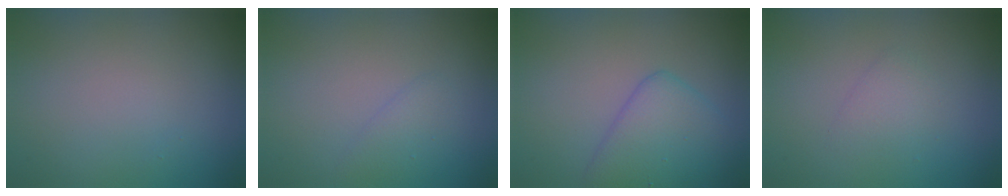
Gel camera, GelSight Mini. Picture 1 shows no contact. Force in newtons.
{"total": 1.4, "press": 1.4, "slide": 0.1}
{"total": 3.1, "press": 3.1, "slide": 0.1}
{"total": 1.6, "press": 1.6, "slide": 0.1}